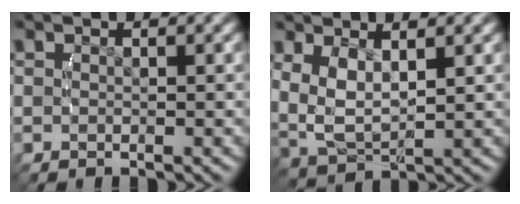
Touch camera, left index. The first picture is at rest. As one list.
[{"total": 6.1, "force": [1.2, 4.4, 4.1], "torque": [-0.108, -0.016, 0.029]}]